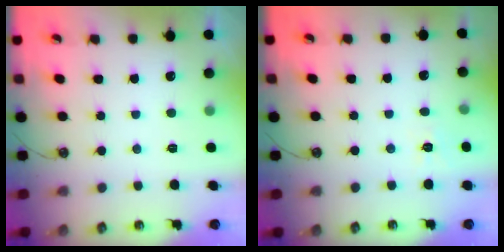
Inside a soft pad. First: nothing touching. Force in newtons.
{"total": 4.2, "press": 4.1, "slide": 0.7}